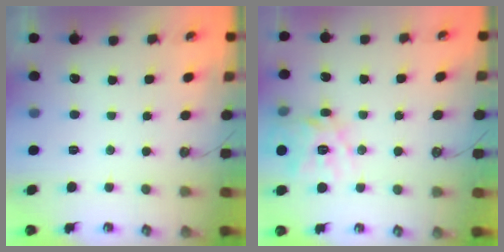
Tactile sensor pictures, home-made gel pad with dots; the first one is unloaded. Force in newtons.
{"total": 15.7, "press": 15.6, "slide": 1.7}